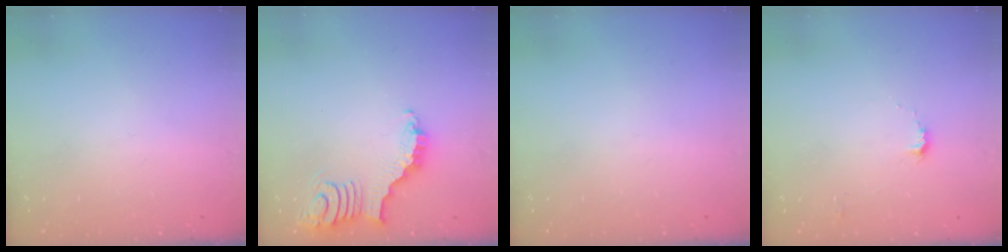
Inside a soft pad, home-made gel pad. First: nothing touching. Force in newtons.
{"total": 3.9, "press": 3.9, "slide": 0.6}
{"total": 0.0}
{"total": 5.7, "press": 5.6, "slide": 0.5}